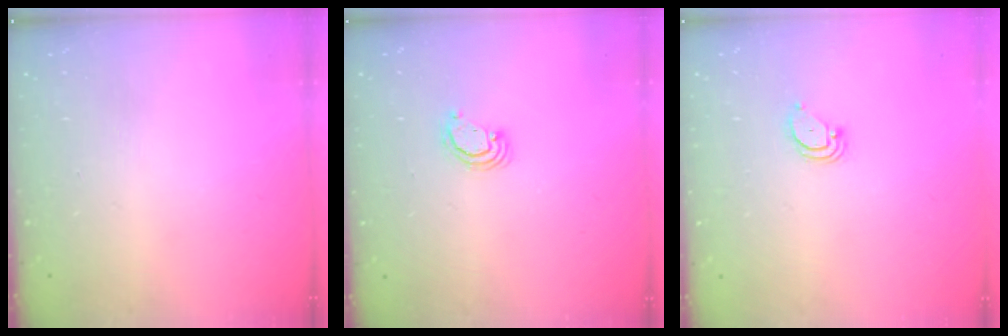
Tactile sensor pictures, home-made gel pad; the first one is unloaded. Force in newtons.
{"total": 2.3, "press": 2.3, "slide": 0.3}
{"total": 3.0, "press": 3.0, "slide": 0.2}